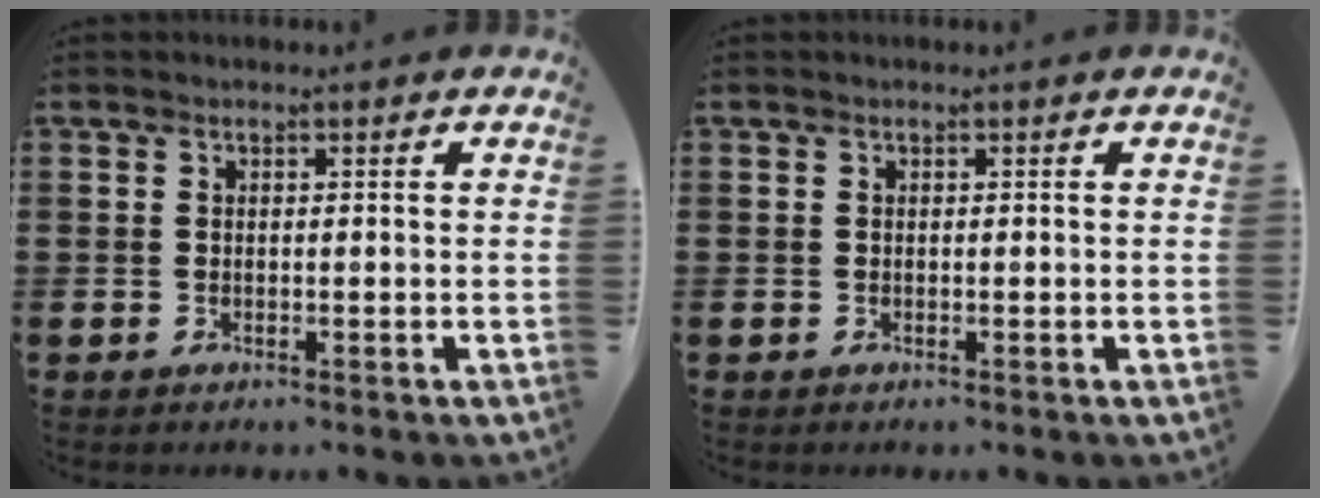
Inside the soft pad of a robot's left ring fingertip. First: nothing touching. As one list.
[{"total": 0.0}]